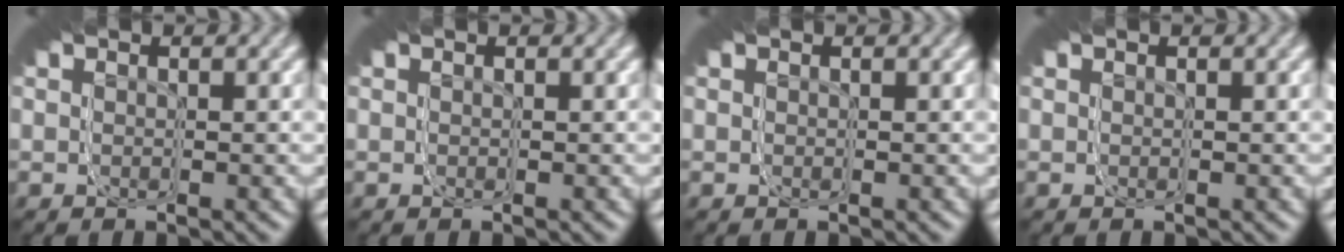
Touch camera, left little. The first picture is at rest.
{"total": 0.0}
{"total": 0.0}
{"total": 0.0}